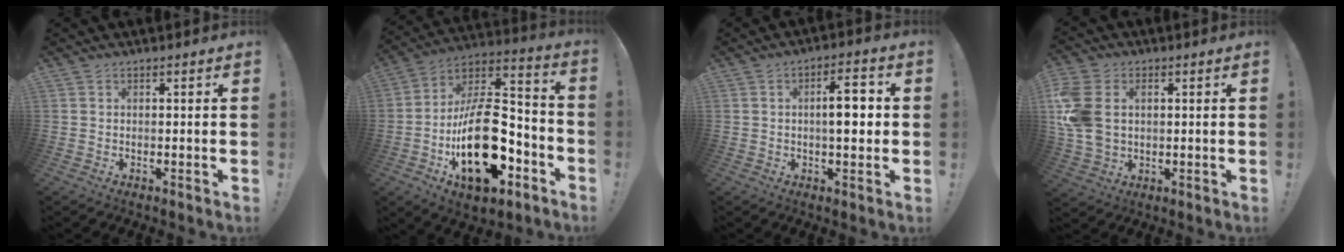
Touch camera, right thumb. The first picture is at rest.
{"total": 26.8, "force": [-8.3, 14.3, 21.0], "torque": [-0.379, 0.054, -0.126]}
{"total": 8.3, "force": [0.2, 3.1, 7.7], "torque": [-0.106, 0.004, -0.005]}
{"total": 11.9, "force": [2.2, 8.6, 8.0], "torque": [-0.161, -0.009, 0.040]}